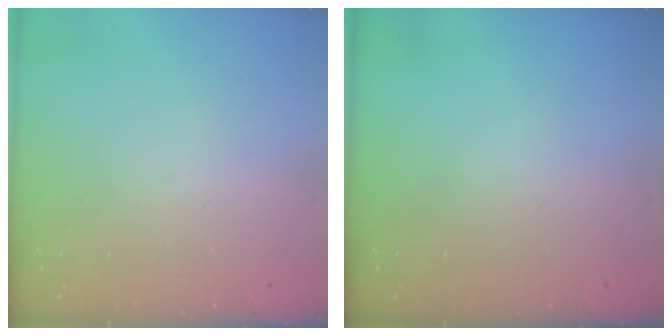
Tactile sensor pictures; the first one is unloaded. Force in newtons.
{"total": 0.0}